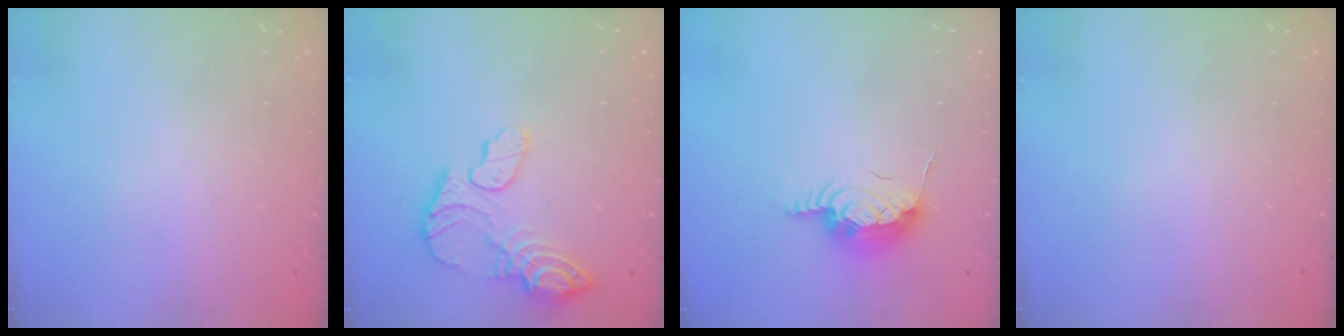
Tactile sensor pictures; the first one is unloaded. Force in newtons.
{"total": 13.0, "press": 13.0, "slide": 1.1}
{"total": 10.8, "press": 10.7, "slide": 1.1}
{"total": 0.0}